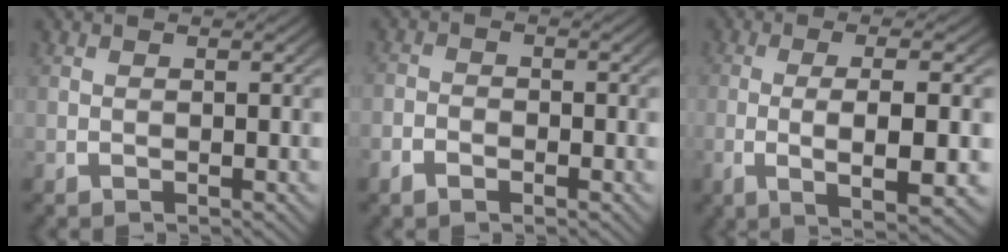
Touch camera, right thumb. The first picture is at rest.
{"total": 1.6, "force": [-1.1, 1.0, 0.5], "torque": [-0.007, -0.003, -0.027]}
{"total": 7.2, "force": [-1.0, 2.1, 6.9], "torque": [-0.141, -0.019, -0.002]}